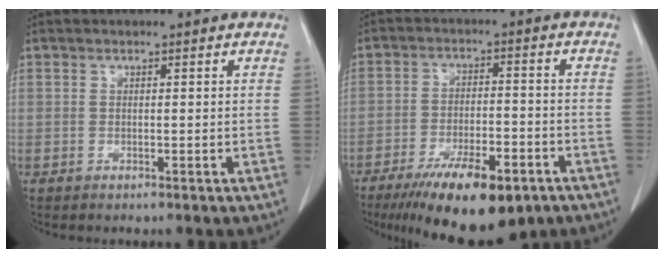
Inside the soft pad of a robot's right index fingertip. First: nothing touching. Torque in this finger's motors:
{"motor_torque": [1.33, -0.81, 0.98, 0.21]}